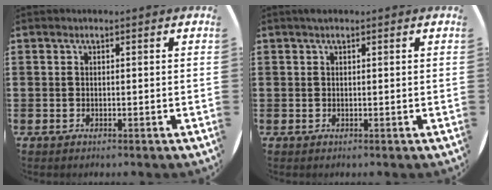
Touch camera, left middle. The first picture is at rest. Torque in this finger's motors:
{"motor_torque": [0.49, -0.42, 0.01, 0.03]}